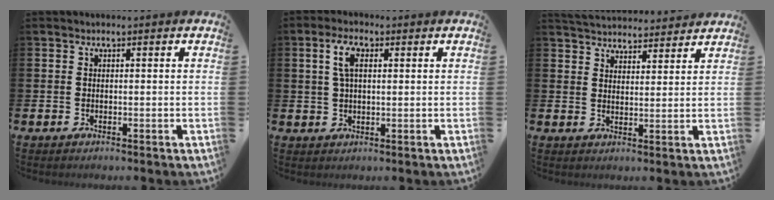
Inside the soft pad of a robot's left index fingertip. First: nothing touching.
{"total": 4.4, "force": [2.1, 1.9, 3.4], "torque": [-0.063, 0.006, 0.033]}
{"total": 4.7, "force": [4.6, 0.8, 0.0], "torque": [-0.011, -0.028, 0.083]}